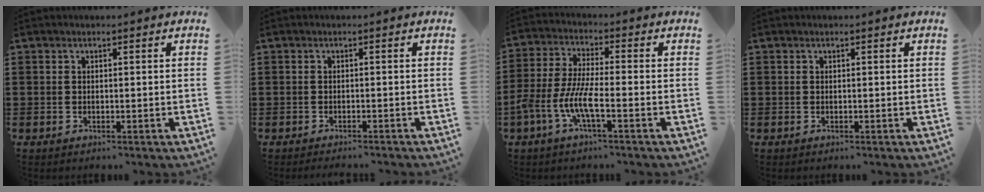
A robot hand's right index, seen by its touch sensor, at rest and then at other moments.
{"total": 1.0, "force": [-1.0, -0.2, -0.1], "torque": [-0.002, -0.001, -0.020]}
{"total": 7.1, "force": [-3.6, 1.4, 6.0], "torque": [-0.147, -0.016, -0.076]}
{"total": 0.0}